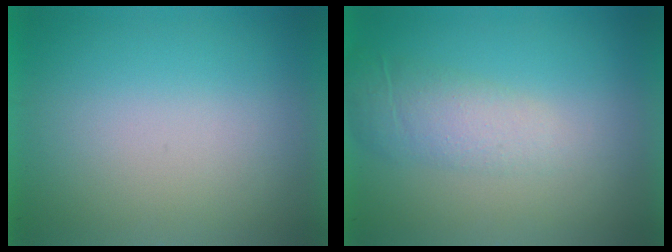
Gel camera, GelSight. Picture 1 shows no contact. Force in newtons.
{"total": 2.0}